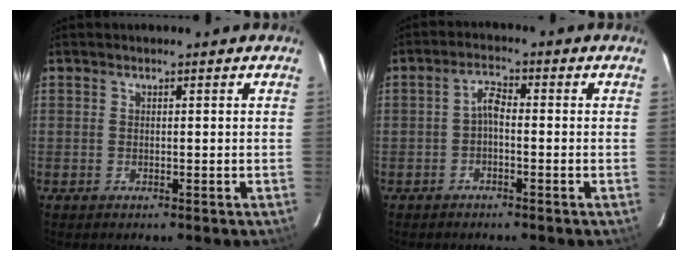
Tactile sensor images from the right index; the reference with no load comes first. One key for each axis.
{"total": 2.4, "fx": -1.1, "fy": 1.0, "fz": 1.9, "tx": -0.040, "ty": 0.010, "tz": -0.023}